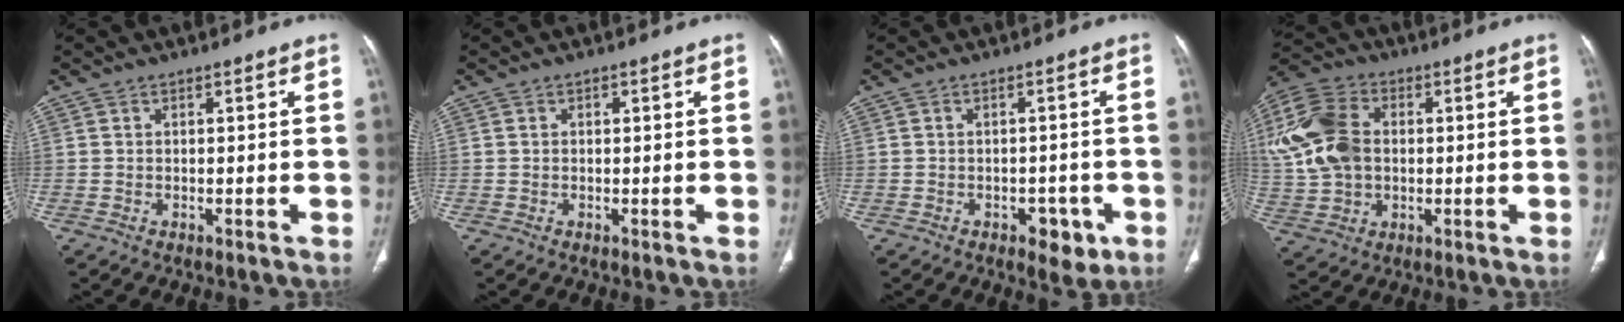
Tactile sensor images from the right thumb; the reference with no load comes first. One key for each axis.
{"total": 0.8, "fx": 0.2, "fy": 0.6, "fz": 0.5, "tx": -0.010, "ty": 0.006, "tz": 0.006}
{"total": 4.8, "fx": -2.2, "fy": 2.9, "fz": 3.1, "tx": -0.020, "ty": 0.010, "tz": -0.023}
{"total": 16.3, "fx": 2.0, "fy": 11.5, "fz": 11.4, "tx": -0.245, "ty": 0.014, "tz": 0.038}